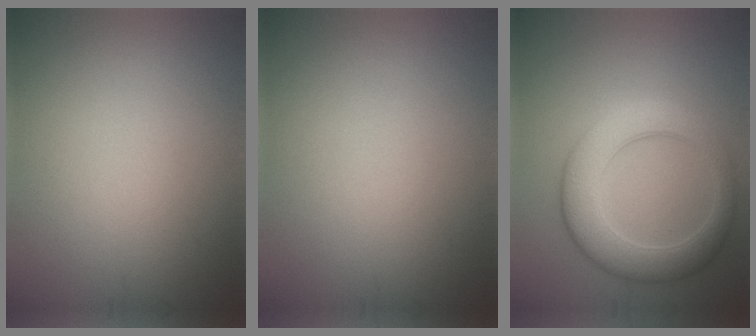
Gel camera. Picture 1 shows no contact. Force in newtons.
{"total": 0.0}
{"total": 6.1, "press": 6.1, "slide": 0.6}